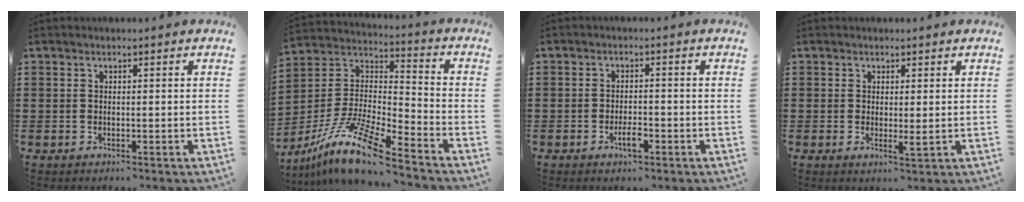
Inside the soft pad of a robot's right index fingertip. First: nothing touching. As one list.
[{"total": 12.9, "force": [-10.2, 1.2, 7.9], "torque": [-0.172, 0.010, -0.201]}, {"total": 3.1, "force": [-1.6, 0.9, 2.6], "torque": [-0.051, -0.001, -0.030]}, {"total": 1.8, "force": [0.4, 0.3, 1.7], "torque": [-0.033, -0.005, 0.008]}]